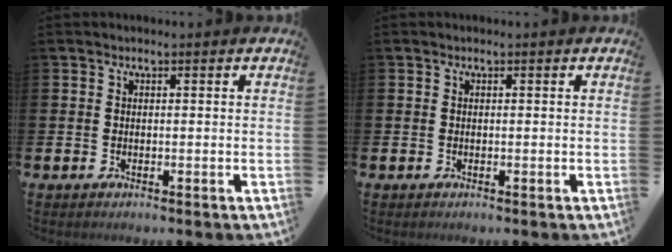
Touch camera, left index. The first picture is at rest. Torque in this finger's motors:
{"motor_torque": [0.00, 0.00, 0.00, 0.00]}